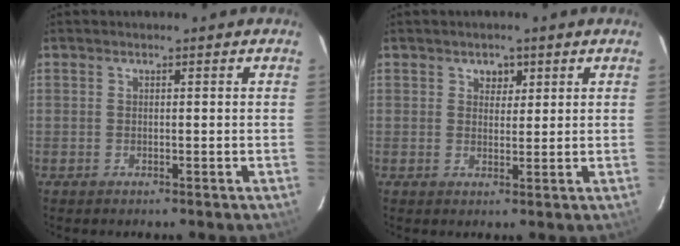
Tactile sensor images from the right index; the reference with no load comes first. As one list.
[{"total": 2.5, "force": [1.3, 2.0, 0.7], "torque": [-0.004, 0.004, 0.021]}]